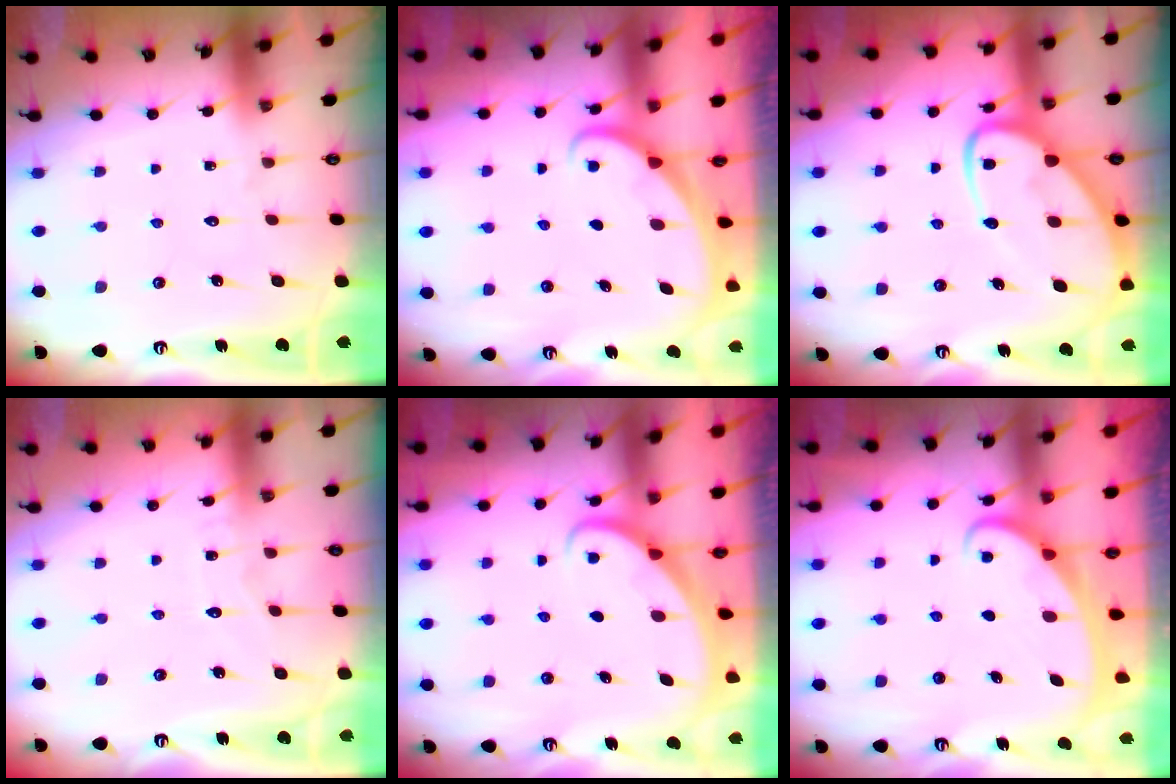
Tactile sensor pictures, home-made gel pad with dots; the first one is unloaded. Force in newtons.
{"total": 1.6, "press": 1.6, "slide": 0.1}
{"total": 11.6, "press": 11.5, "slide": 1.1}
{"total": 4.1, "press": 4.1, "slide": 0.1}
{"total": 2.2, "press": 2.2, "slide": 0.2}
{"total": 2.1, "press": 2.1, "slide": 0.4}